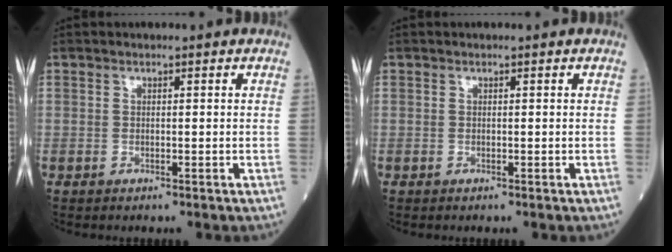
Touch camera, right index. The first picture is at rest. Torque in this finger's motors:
{"motor_torque": [0.00, 0.00, 0.00, -0.01]}